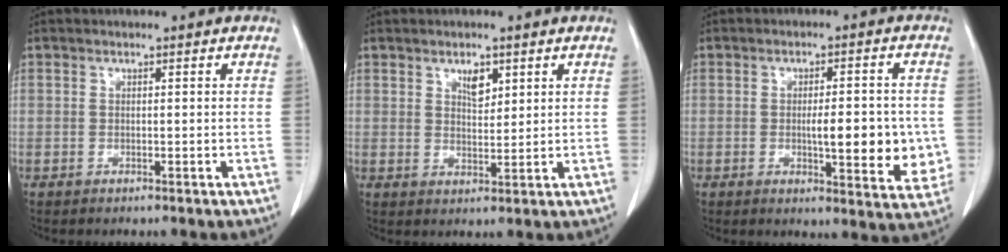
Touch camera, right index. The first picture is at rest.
{"total": 3.2, "force": [1.8, 1.5, 2.1], "torque": [-0.036, -0.003, 0.035]}
{"total": 10.1, "force": [-1.1, 2.8, 9.7], "torque": [-0.122, -0.006, -0.008]}